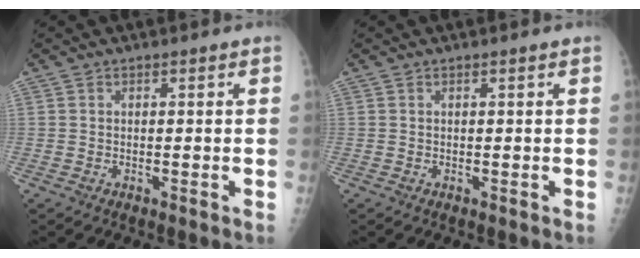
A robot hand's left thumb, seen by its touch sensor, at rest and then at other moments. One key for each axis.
{"total": 0.0}